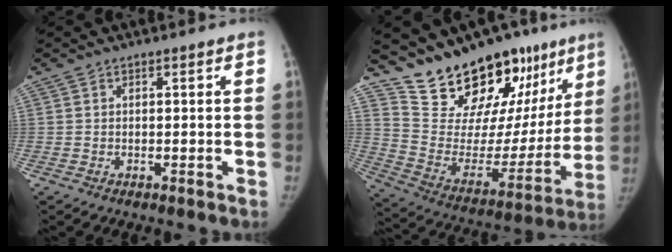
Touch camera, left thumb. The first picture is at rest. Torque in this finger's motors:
{"motor_torque": [0.66, 0.65, 0.35, -0.25, 0.03]}